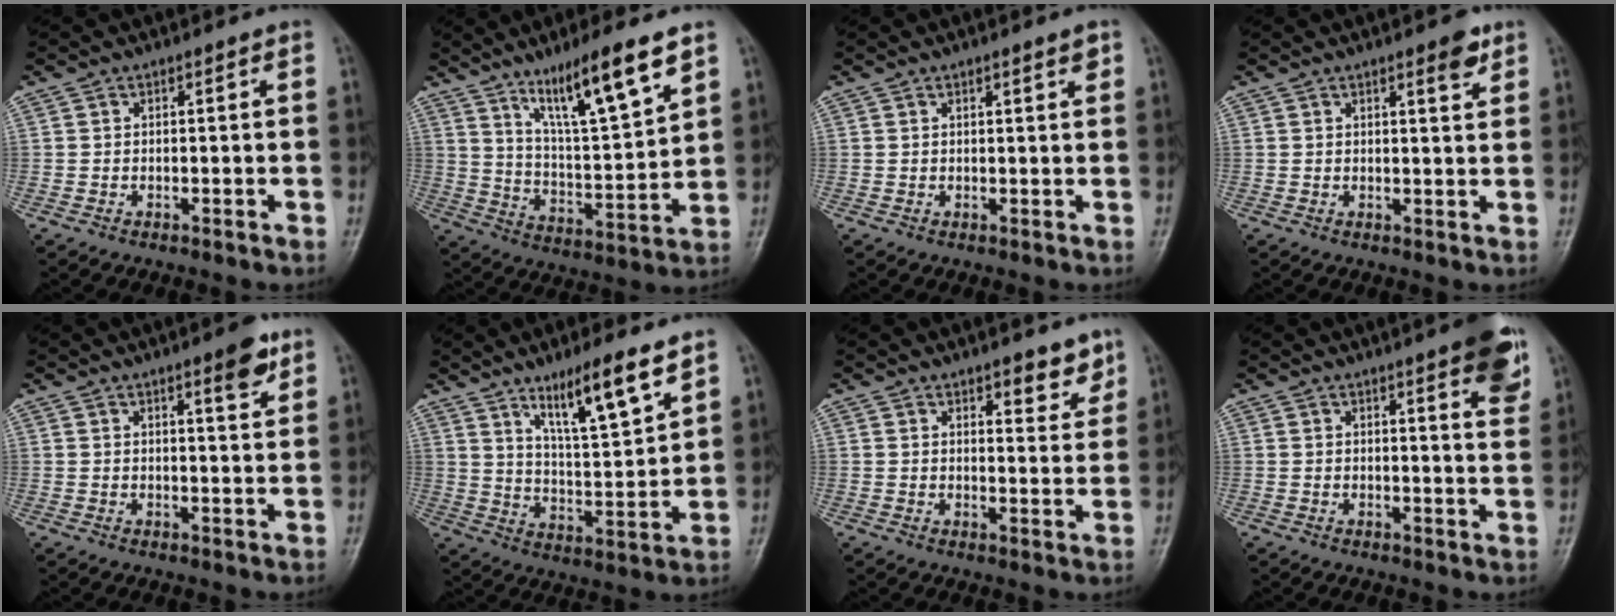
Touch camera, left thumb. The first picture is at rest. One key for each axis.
{"total": 15.5, "fx": 9.6, "fy": 2.5, "fz": 11.9, "tx": -0.194, "ty": -0.049, "tz": 0.178}
{"total": 1.8, "fx": 1.1, "fy": 0.3, "fz": 1.4, "tx": -0.019, "ty": -0.005, "tz": 0.016}
{"total": 3.6, "fx": 2.2, "fy": 0.9, "fz": 2.6, "tx": -0.029, "ty": -0.013, "tz": 0.029}
{"total": 5.1, "fx": 3.1, "fy": 1.2, "fz": 3.9, "tx": -0.046, "ty": -0.019, "tz": 0.042}
{"total": 13.1, "fx": 8.4, "fy": 2.3, "fz": 9.8, "tx": -0.156, "ty": -0.049, "tz": 0.151}
{"total": 6.1, "fx": 4.2, "fy": 2.4, "fz": 3.7, "tx": -0.025, "ty": -0.028, "tz": 0.054}
{"total": 9.2, "fx": 5.2, "fy": 1.9, "fz": 7.3, "tx": -0.071, "ty": -0.020, "tz": 0.059}